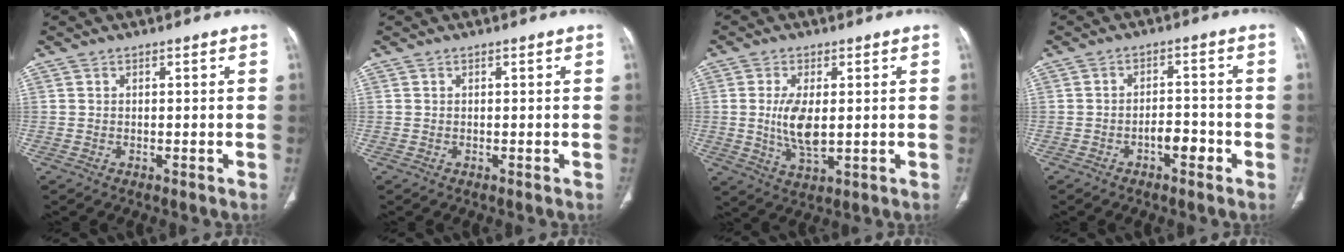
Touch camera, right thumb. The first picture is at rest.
{"total": 0.0}
{"total": 7.5, "force": [0.4, 3.1, 6.8], "torque": [-0.138, -0.014, 0.015]}
{"total": 4.1, "force": [-2.0, 2.1, 2.9], "torque": [-0.032, 0.021, -0.032]}